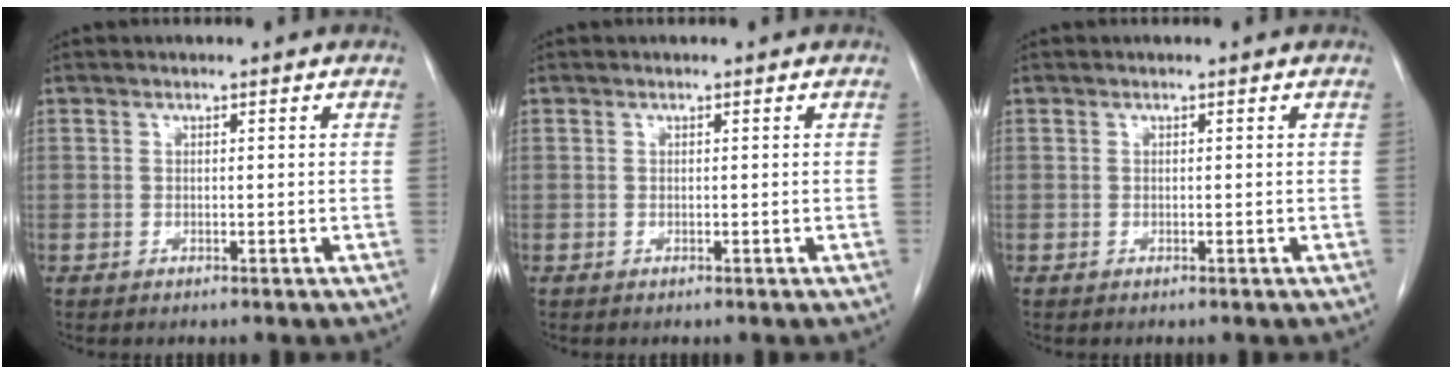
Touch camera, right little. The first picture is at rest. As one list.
[{"total": 0.0}, {"total": 0.0}]